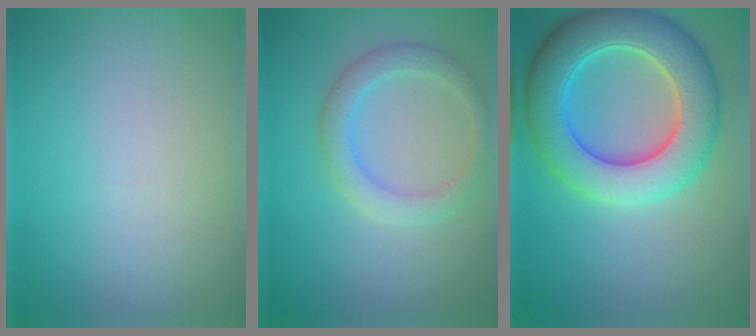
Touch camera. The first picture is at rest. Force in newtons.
{"total": 2.9, "press": 2.9, "slide": 0.3}
{"total": 9.4, "press": 9.4, "slide": 0.3}